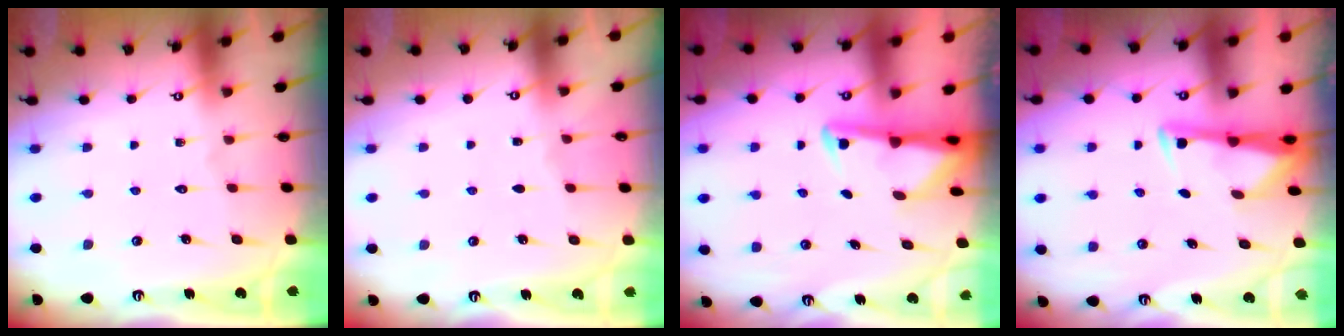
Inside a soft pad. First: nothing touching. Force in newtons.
{"total": 0.0}
{"total": 2.9, "press": 2.9, "slide": 0.7}
{"total": 3.1, "press": 3.1, "slide": 0.4}